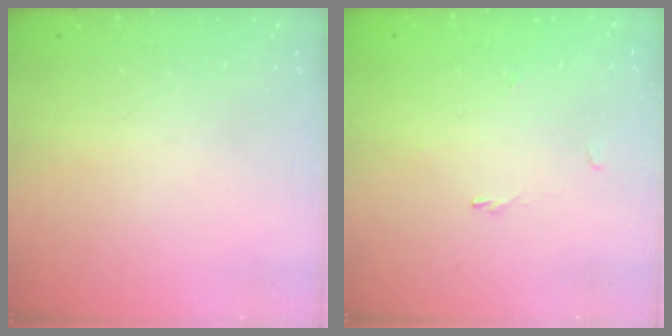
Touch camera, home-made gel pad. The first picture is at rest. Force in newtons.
{"total": 0.7, "press": 0.6, "slide": 0.4}